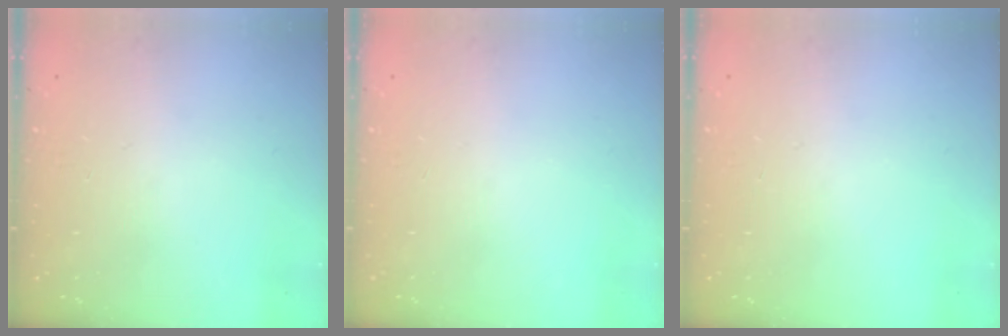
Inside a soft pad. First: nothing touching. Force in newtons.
{"total": 0.0}
{"total": 0.0}